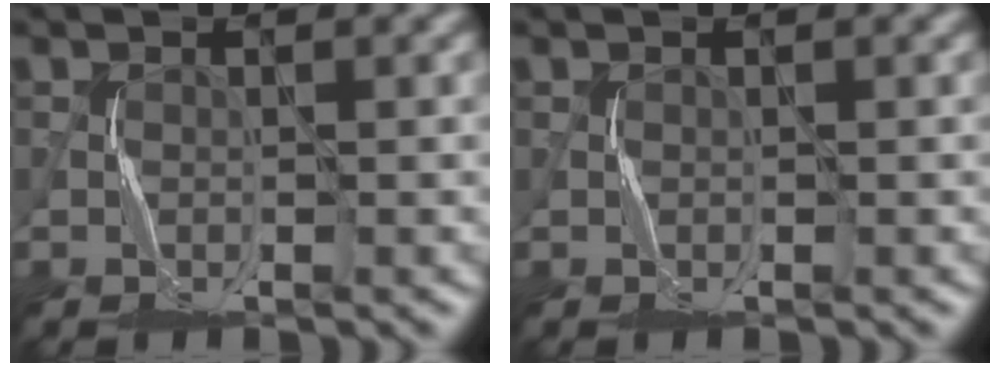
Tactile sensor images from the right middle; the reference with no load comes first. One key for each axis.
{"total": 0.0}